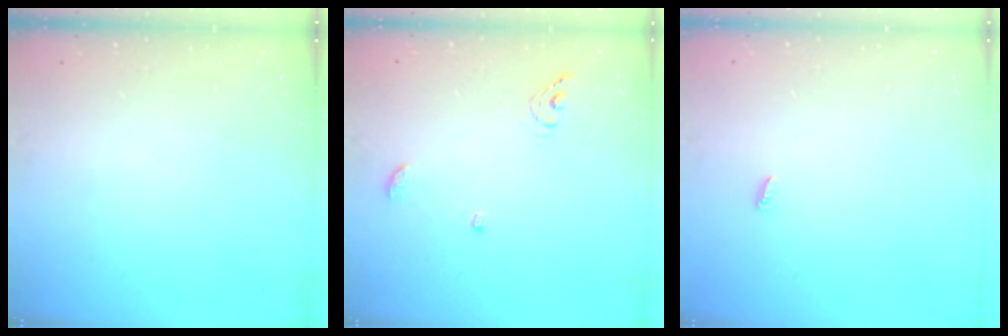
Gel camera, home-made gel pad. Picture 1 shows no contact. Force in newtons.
{"total": 6.8, "press": 6.8, "slide": 0.5}
{"total": 2.4, "press": 2.4, "slide": 0.2}